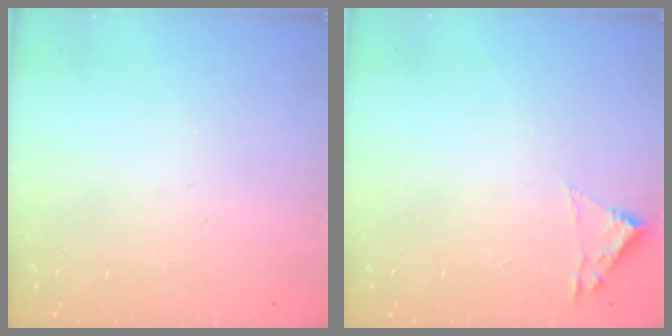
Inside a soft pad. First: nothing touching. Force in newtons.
{"total": 1.8, "press": 1.8, "slide": 0.2}